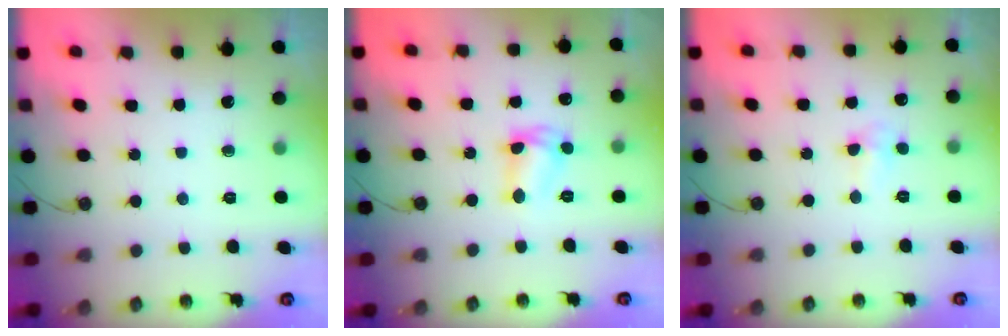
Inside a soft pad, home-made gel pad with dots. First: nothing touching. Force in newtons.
{"total": 7.4, "press": 7.4, "slide": 0.6}
{"total": 4.6, "press": 3.0, "slide": 3.4}